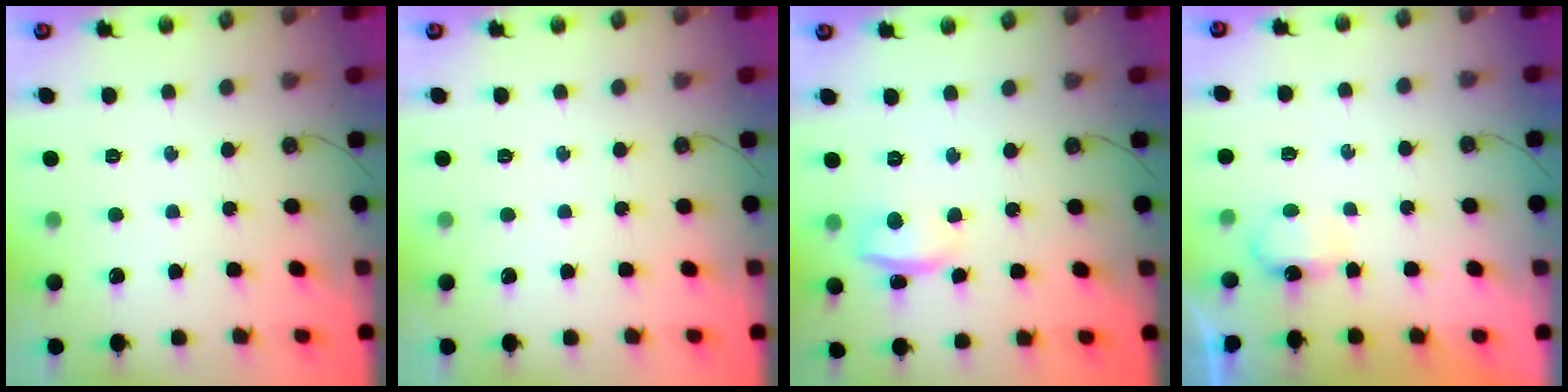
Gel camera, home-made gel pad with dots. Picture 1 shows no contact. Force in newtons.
{"total": 0.0}
{"total": 3.4, "press": 2.7, "slide": 2.1}
{"total": 3.9, "press": 3.8, "slide": 0.6}